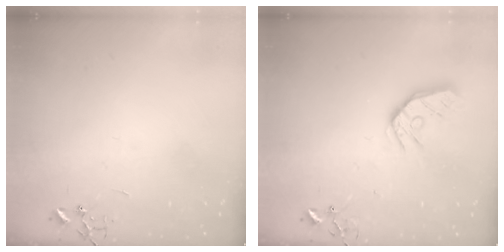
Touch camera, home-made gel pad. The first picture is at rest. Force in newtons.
{"total": 12.6, "press": 12.5, "slide": 1.4}